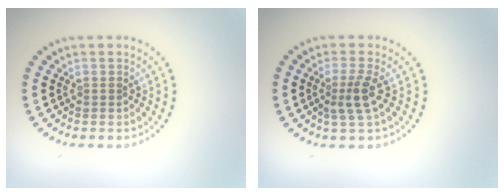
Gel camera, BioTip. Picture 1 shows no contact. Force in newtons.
{"total": 2.4, "press": 1.8, "slide": 1.6}